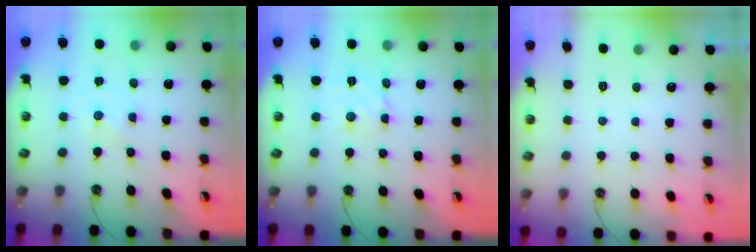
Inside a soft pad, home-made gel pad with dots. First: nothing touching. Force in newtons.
{"total": 4.4, "press": 4.4, "slide": 0.7}
{"total": 0.0}